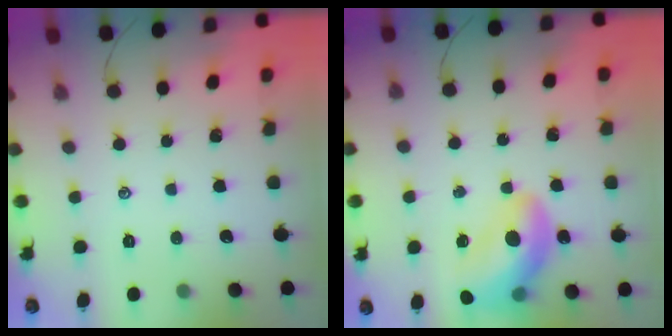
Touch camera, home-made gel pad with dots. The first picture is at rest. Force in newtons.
{"total": 15.5, "press": 14.9, "slide": 4.4}